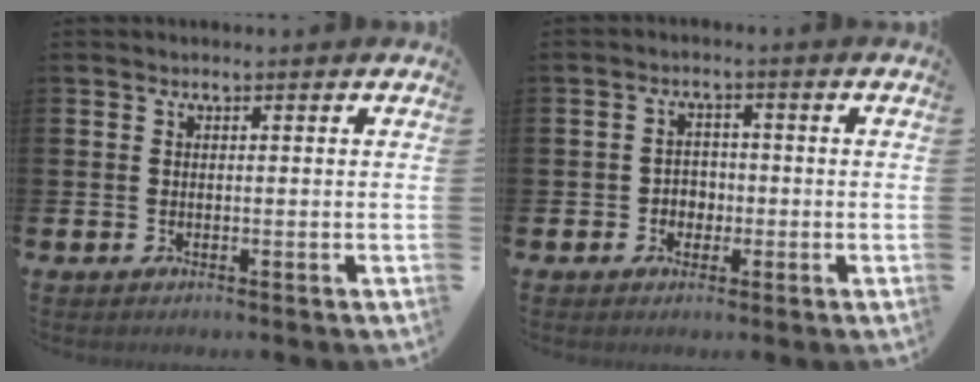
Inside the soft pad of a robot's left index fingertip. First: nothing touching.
{"total": 2.6, "force": [-0.8, 2.3, 0.8], "torque": [-0.021, 0.007, -0.022]}